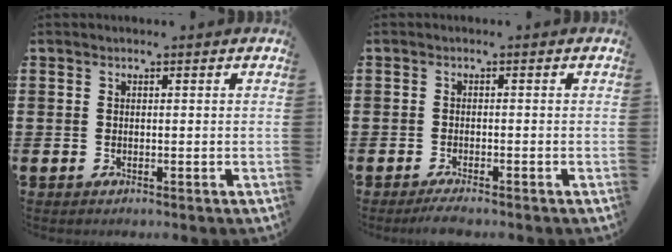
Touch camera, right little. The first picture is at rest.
{"total": 1.4, "force": [-1.1, 0.1, 0.9], "torque": [-0.016, -0.001, -0.021]}